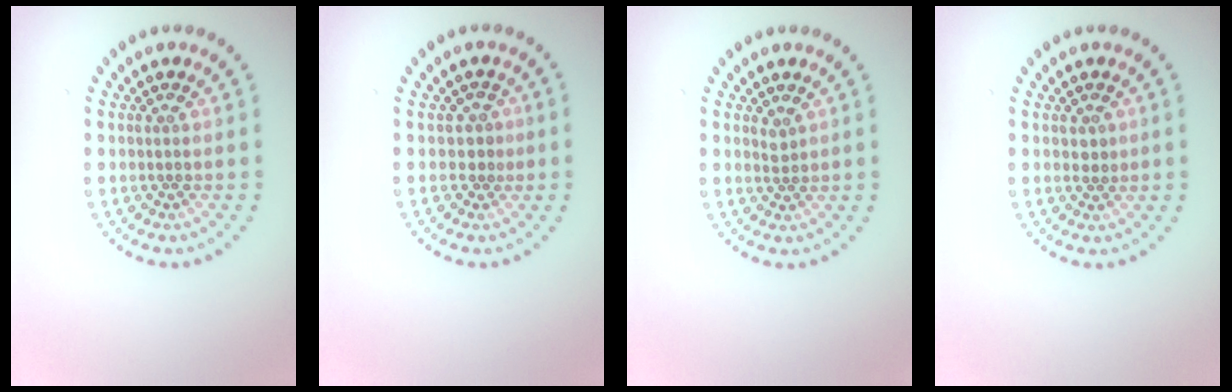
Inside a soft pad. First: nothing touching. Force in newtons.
{"total": 1.2, "press": 0.7, "slide": 1.0}
{"total": 0.9, "press": 0.7, "slide": 0.5}
{"total": 1.0, "press": 0.9, "slide": 0.4}